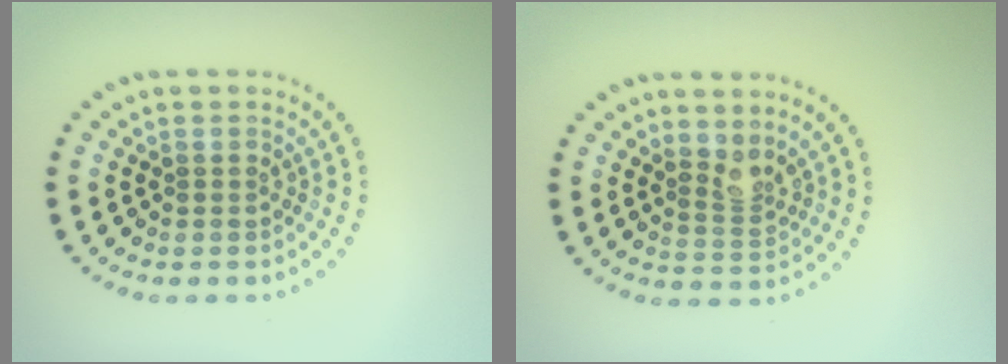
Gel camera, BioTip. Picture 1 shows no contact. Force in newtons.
{"total": 2.1, "press": 1.5, "slide": 1.4}